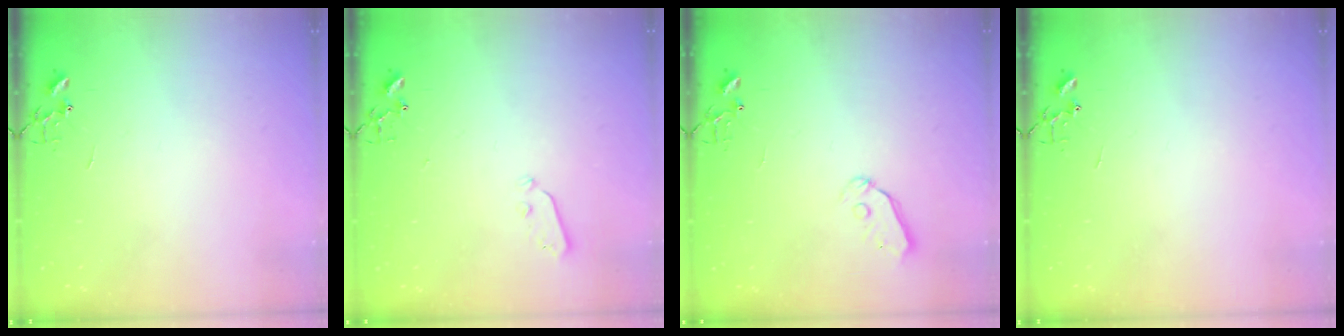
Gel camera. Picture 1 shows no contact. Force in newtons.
{"total": 3.0, "press": 3.0, "slide": 0.4}
{"total": 4.9, "press": 4.8, "slide": 0.8}
{"total": 0.0}